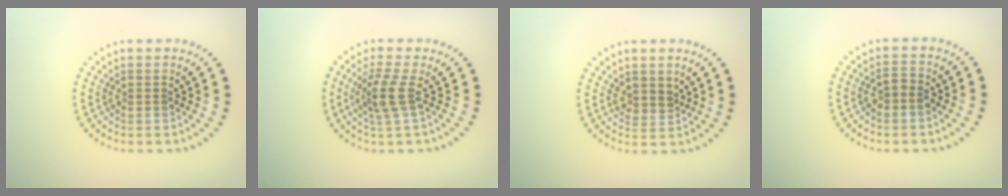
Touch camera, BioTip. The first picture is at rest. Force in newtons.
{"total": 2.7, "press": 2.0, "slide": 1.8}
{"total": 1.6, "press": 1.2, "slide": 1.0}
{"total": 1.6, "press": 1.6, "slide": 0.5}